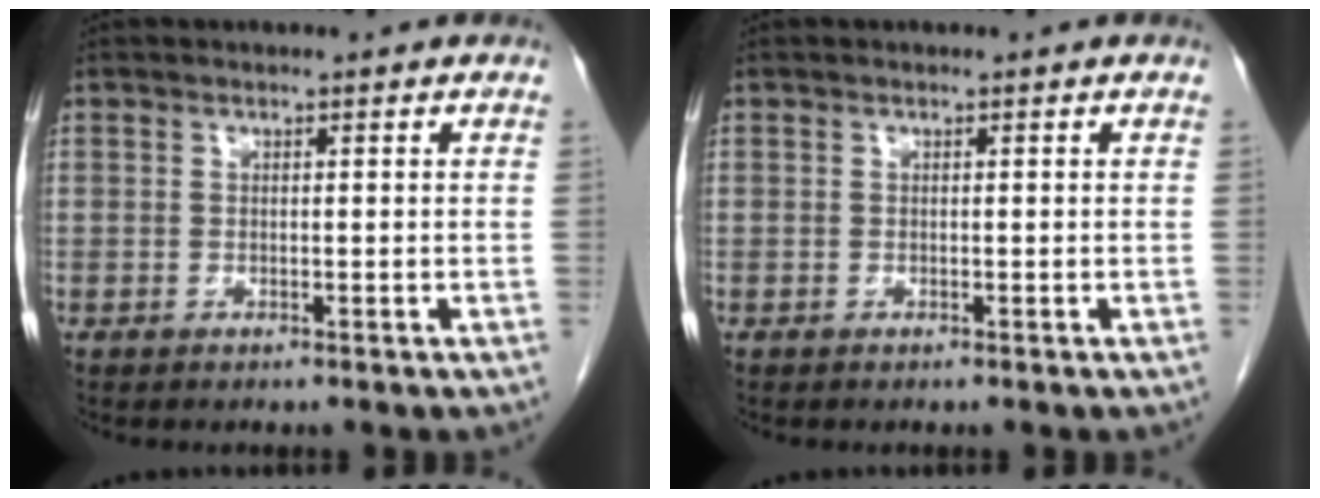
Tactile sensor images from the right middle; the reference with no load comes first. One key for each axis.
{"total": 0.0}